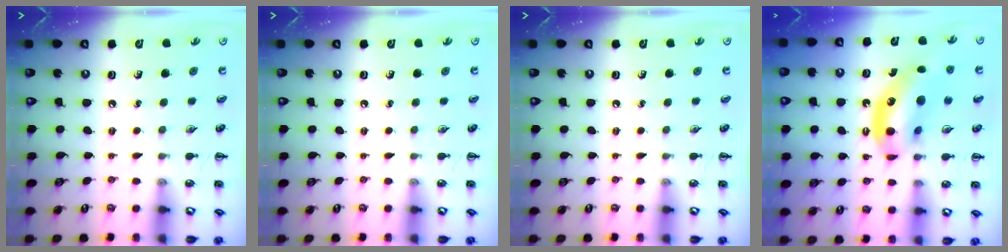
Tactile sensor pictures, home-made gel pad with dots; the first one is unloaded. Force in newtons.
{"total": 0.0}
{"total": 0.0}
{"total": 13.5, "press": 13.0, "slide": 3.5}